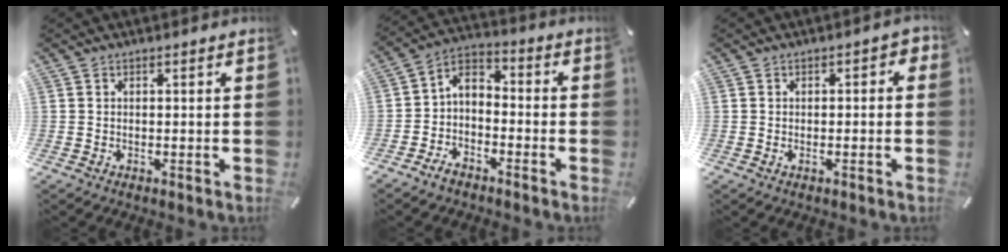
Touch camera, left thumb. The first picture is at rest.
{"total": 4.9, "force": [-2.7, 3.5, 2.2], "torque": [-0.049, 0.010, -0.060]}
{"total": 2.0, "force": [-0.5, 1.0, 1.7], "torque": [-0.015, -0.001, -0.014]}